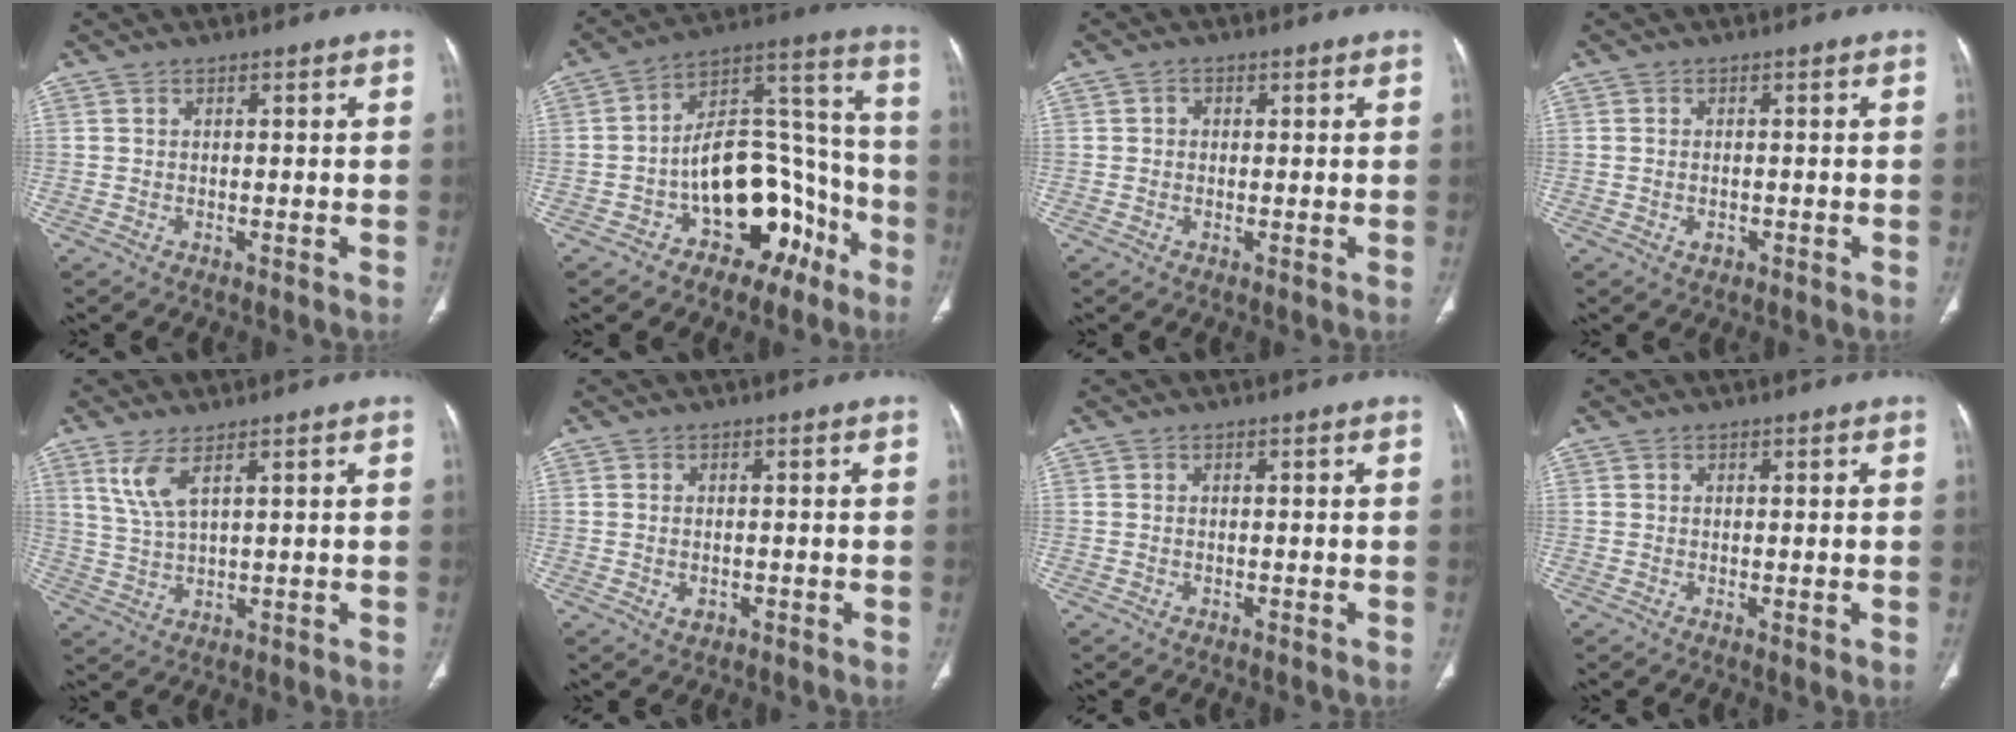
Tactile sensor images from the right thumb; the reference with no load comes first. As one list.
[{"total": 18.8, "force": [-8.4, 11.1, 12.6], "torque": [-0.127, 0.104, -0.124]}, {"total": 1.3, "force": [0.2, 1.1, 0.5], "torque": [-0.001, 0.003, 0.000]}, {"total": 1.6, "force": [-0.6, 1.1, 1.0], "torque": [-0.015, 0.005, -0.006]}, {"total": 5.4, "force": [3.0, 1.4, 4.3], "torque": [-0.098, -0.014, 0.074]}, {"total": 2.0, "force": [-0.5, 1.4, 1.3], "torque": [-0.018, 0.002, -0.004]}, {"total": 0.0}, {"total": 2.4, "force": [0.0, 0.9, 2.3], "torque": [-0.036, -0.010, -0.001]}]